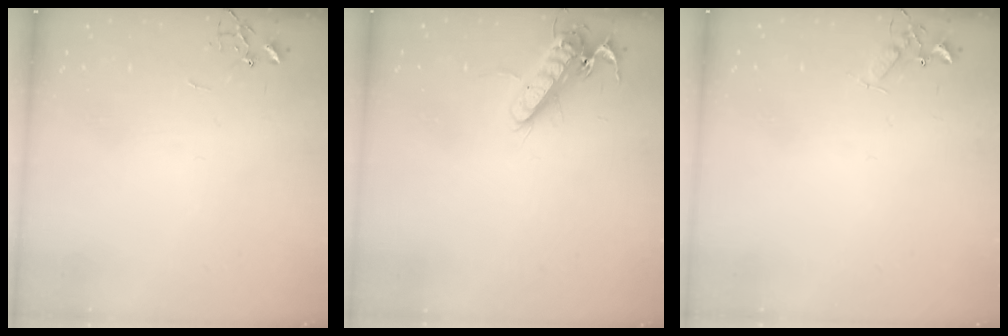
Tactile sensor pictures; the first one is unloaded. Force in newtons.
{"total": 13.8, "press": 13.7, "slide": 2.0}
{"total": 4.6, "press": 4.6, "slide": 0.6}